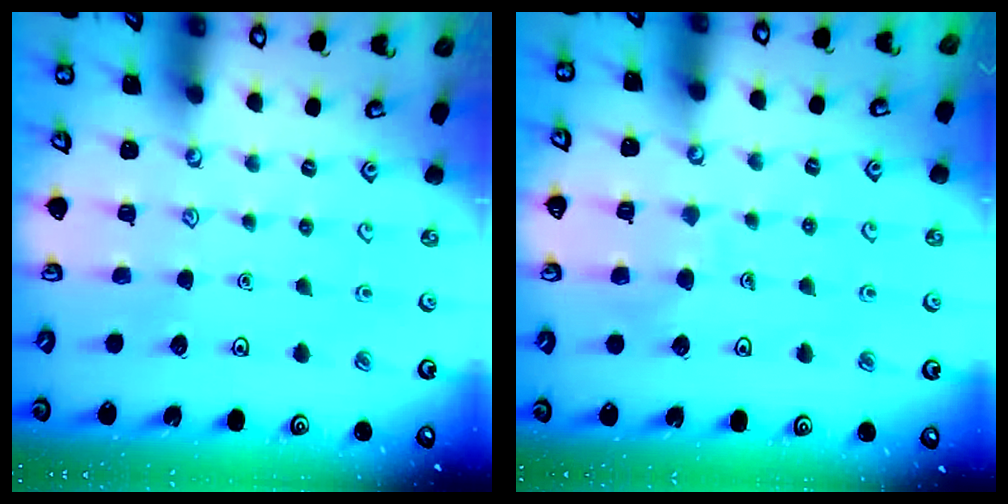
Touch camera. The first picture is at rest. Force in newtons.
{"total": 5.8, "press": 5.7, "slide": 0.6}